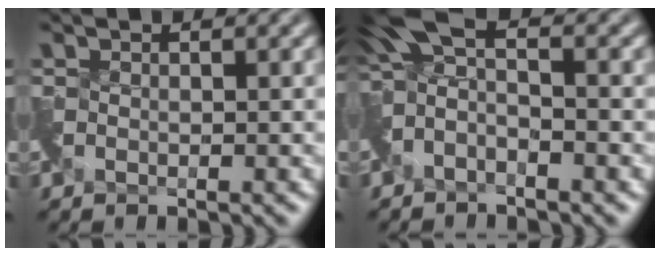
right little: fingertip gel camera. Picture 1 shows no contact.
{"total": 3.8, "force": [-0.6, 1.8, 3.3], "torque": [-0.060, 0.007, -0.023]}